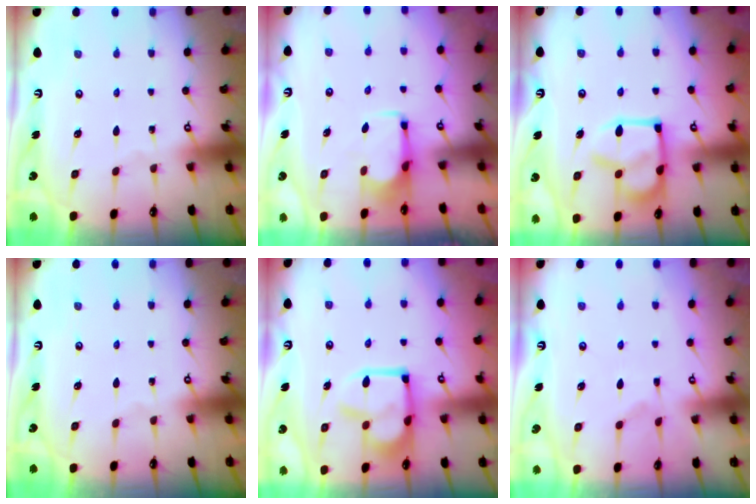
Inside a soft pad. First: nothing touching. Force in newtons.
{"total": 2.6, "press": 2.5, "slide": 0.8}
{"total": 14.5, "press": 14.4, "slide": 1.6}
{"total": 0.0}
{"total": 5.8, "press": 5.8, "slide": 1.0}
{"total": 1.1, "press": 0.1, "slide": 1.1}